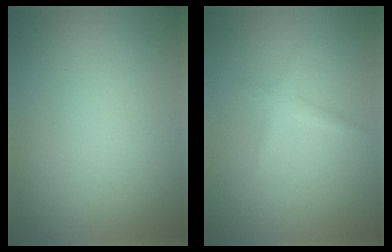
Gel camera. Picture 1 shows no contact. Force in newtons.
{"total": 1.2, "press": 1.2, "slide": 0.1}